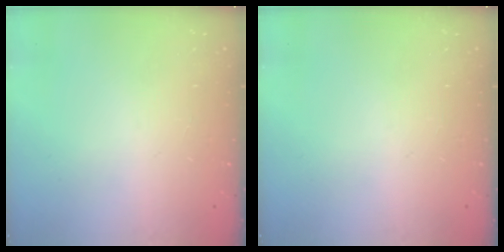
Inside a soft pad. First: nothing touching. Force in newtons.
{"total": 0.0}